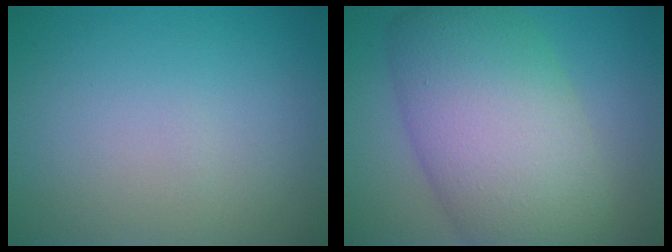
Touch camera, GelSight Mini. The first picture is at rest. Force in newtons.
{"total": 11.8, "press": 11.8, "slide": 0.4}